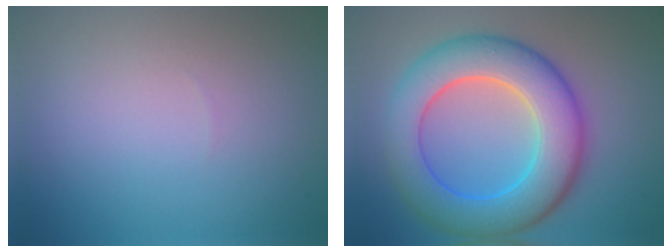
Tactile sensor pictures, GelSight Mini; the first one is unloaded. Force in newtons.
{"total": 9.3, "press": 9.3, "slide": 0.1}